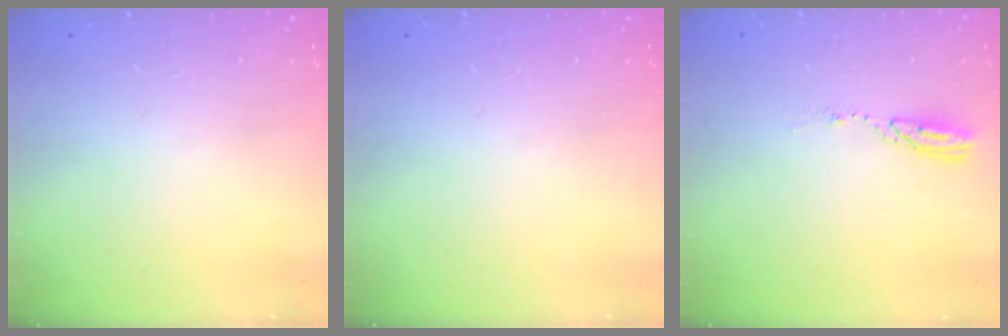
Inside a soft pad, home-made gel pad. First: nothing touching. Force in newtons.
{"total": 0.0}
{"total": 5.0, "press": 5.0, "slide": 0.4}